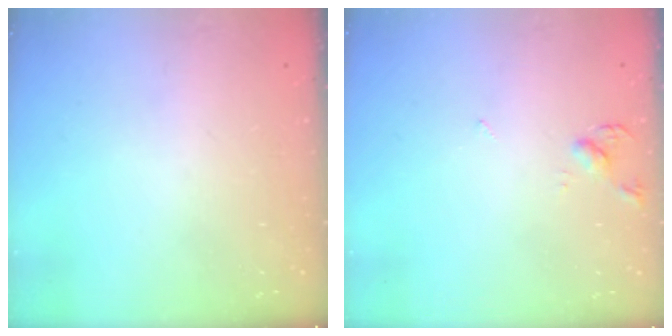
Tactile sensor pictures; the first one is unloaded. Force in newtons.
{"total": 4.0, "press": 3.9, "slide": 0.8}